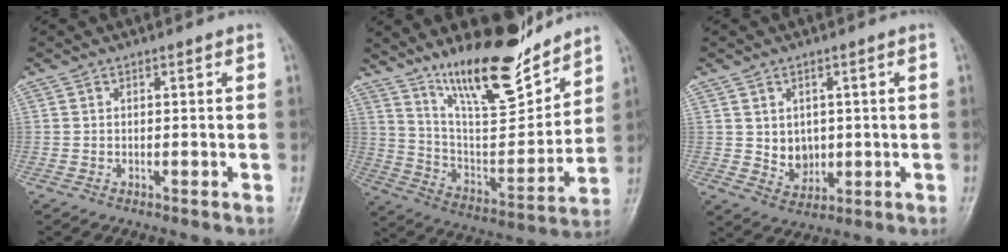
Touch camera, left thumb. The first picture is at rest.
{"total": 19.0, "force": [14.5, 5.4, 11.1], "torque": [-0.137, -0.093, 0.256]}
{"total": 5.2, "force": [0.5, 4.3, 2.9], "torque": [-0.020, -0.009, 0.021]}